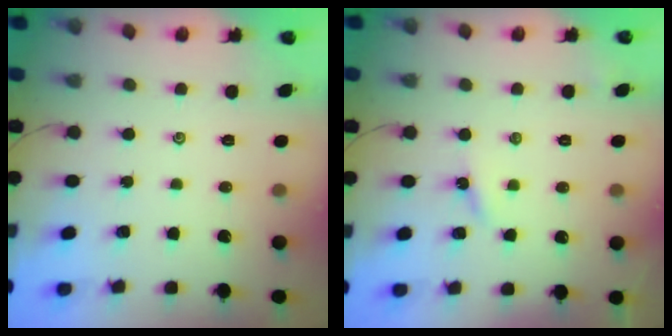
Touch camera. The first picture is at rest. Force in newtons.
{"total": 3.7, "press": 3.7, "slide": 0.4}